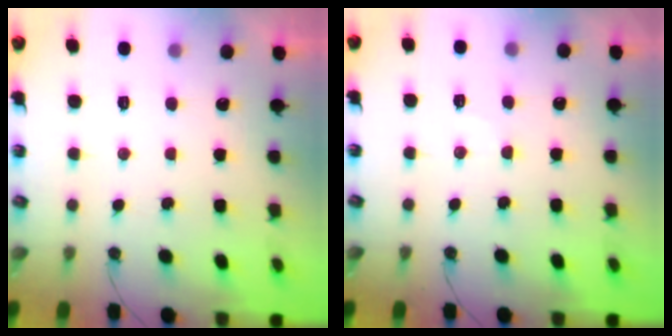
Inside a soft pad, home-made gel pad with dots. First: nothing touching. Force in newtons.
{"total": 5.1, "press": 5.1, "slide": 0.7}